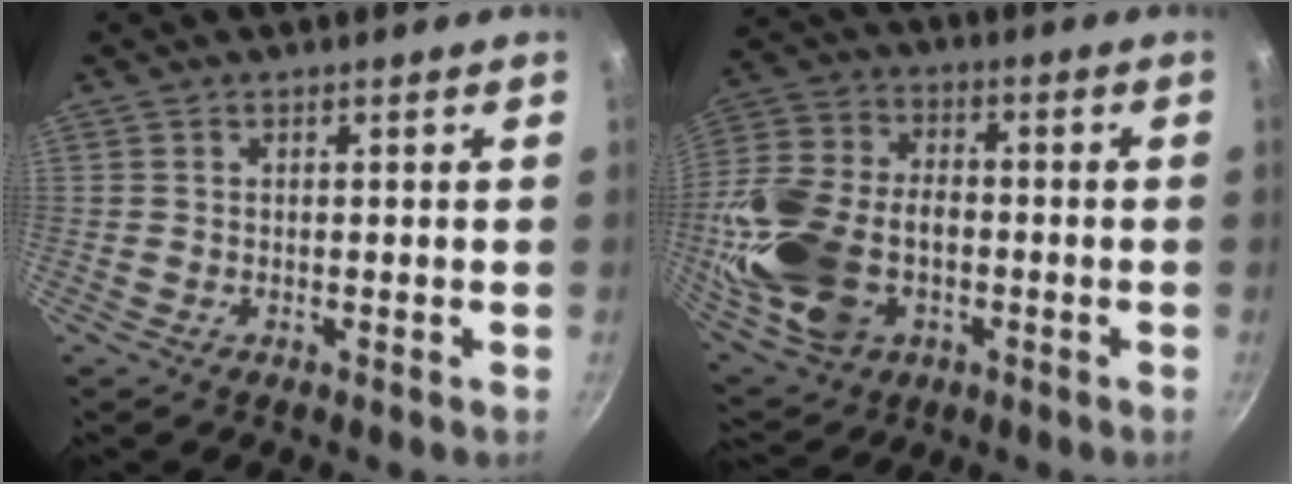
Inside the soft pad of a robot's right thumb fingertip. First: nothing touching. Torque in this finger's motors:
{"motor_torque": [2.40, 2.61, 0.60, -0.37, 0.64]}